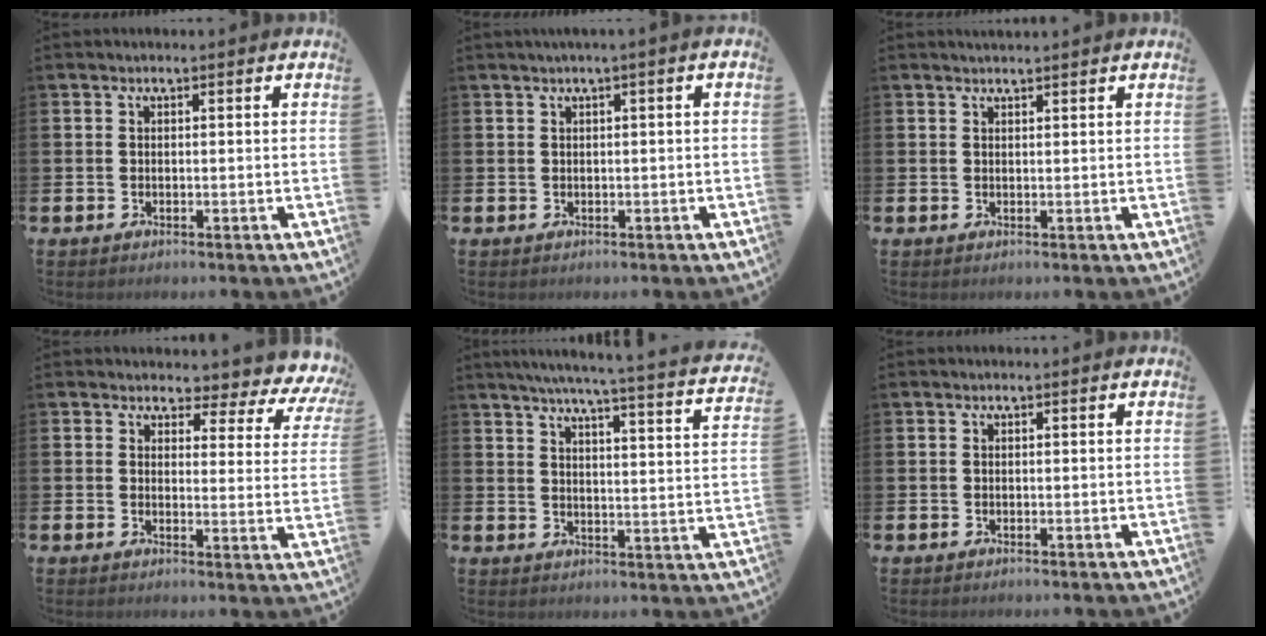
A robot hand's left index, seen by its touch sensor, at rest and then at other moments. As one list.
[{"total": 1.0, "force": [0.3, -0.1, 1.0], "torque": [-0.023, 0.002, 0.005]}, {"total": 1.2, "force": [1.2, -0.1, 0.1], "torque": [-0.002, -0.003, 0.022]}, {"total": 3.6, "force": [3.2, 1.5, 0.9], "torque": [-0.017, -0.039, 0.044]}, {"total": 5.6, "force": [5.2, -0.3, 2.3], "torque": [-0.052, -0.047, 0.081]}, {"total": 0.0}]